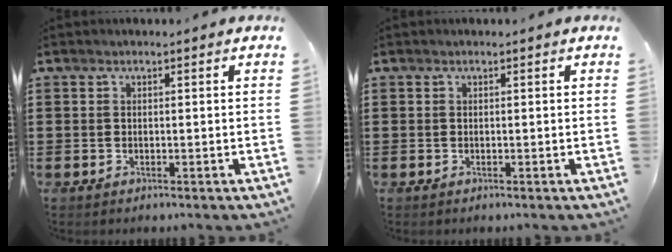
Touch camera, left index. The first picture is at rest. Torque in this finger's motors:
{"motor_torque": [-0.09, 0.09, 0.00, 0.00]}